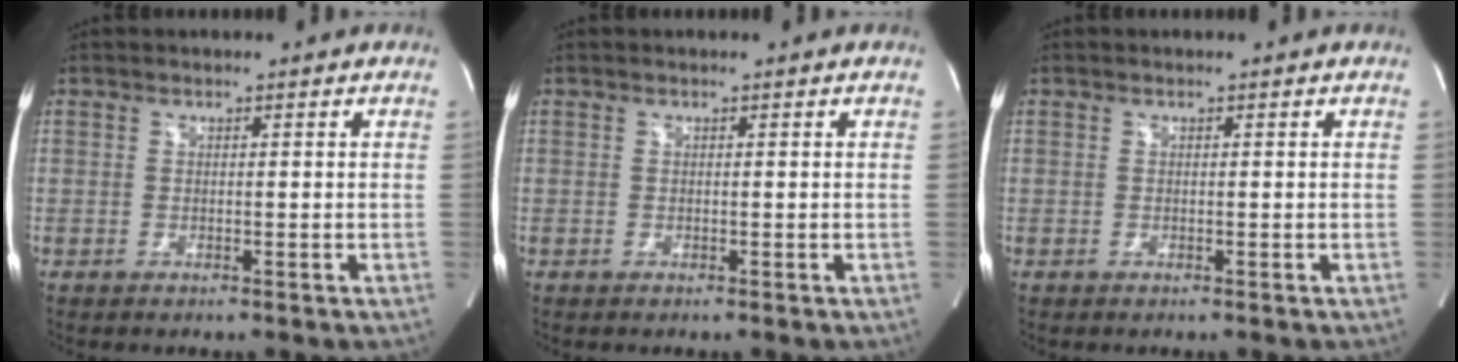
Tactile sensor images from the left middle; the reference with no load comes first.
{"total": 0.0}
{"total": 0.0}